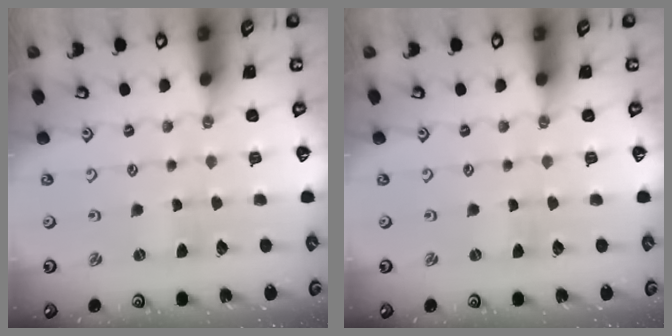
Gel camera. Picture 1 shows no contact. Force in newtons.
{"total": 0.0}